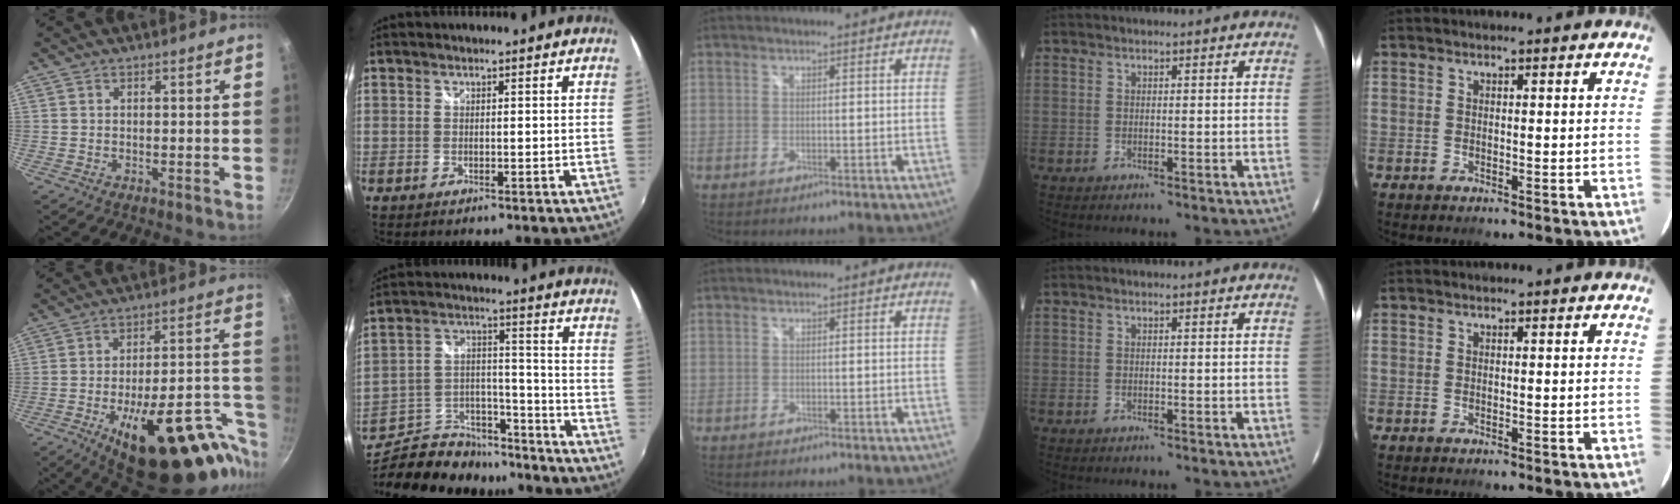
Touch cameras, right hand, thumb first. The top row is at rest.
{"thumb": {"total": 30.5, "force": [-15.9, 11.7, 23.2], "torque": [-0.254, 0.073, -0.222]}, "index": {"total": 22.7, "force": [-18.1, 10.4, 8.9], "torque": [-0.196, 0.035, -0.267]}}